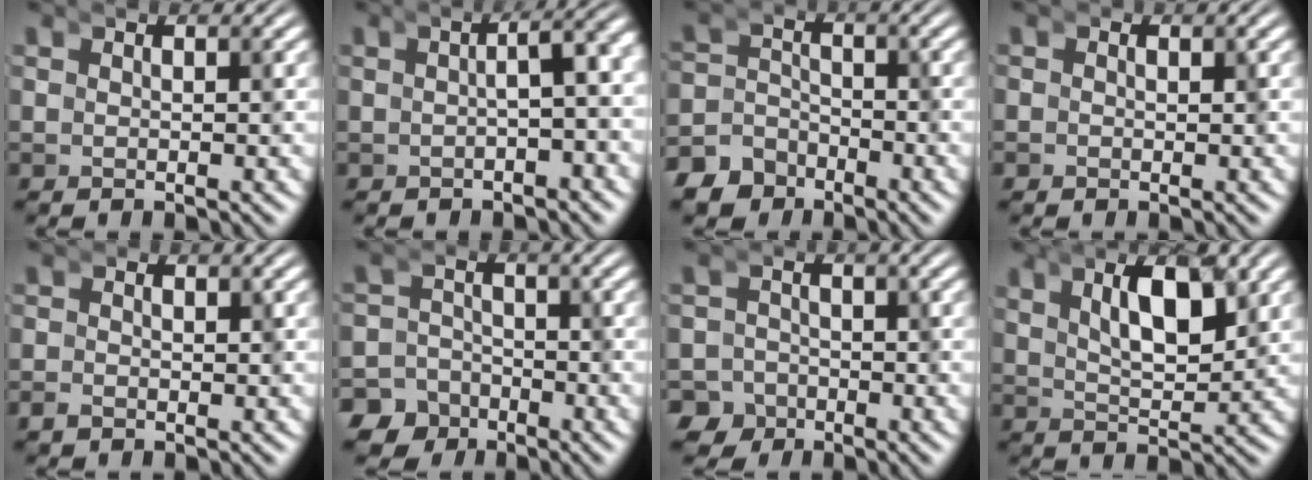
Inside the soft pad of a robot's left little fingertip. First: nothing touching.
{"total": 4.1, "force": [-0.6, 2.1, 3.5], "torque": [-0.031, 0.024, -0.022]}
{"total": 6.1, "force": [-5.6, 2.5, 0.0], "torque": [-0.007, -0.025, -0.100]}
{"total": 0.7, "force": [-0.6, -0.1, -0.4], "torque": [-0.006, -0.007, -0.003]}
{"total": 1.3, "force": [-1.1, -0.4, -0.6], "torque": [-0.005, -0.013, -0.008]}
{"total": 7.0, "force": [-5.4, 4.4, 0.4], "torque": [-0.021, -0.031, -0.097]}
{"total": 5.8, "force": [-4.0, 4.1, 0.7], "torque": [-0.038, -0.036, -0.069]}
{"total": 4.8, "force": [0.5, 2.3, 4.2], "torque": [-0.077, -0.011, 0.009]}